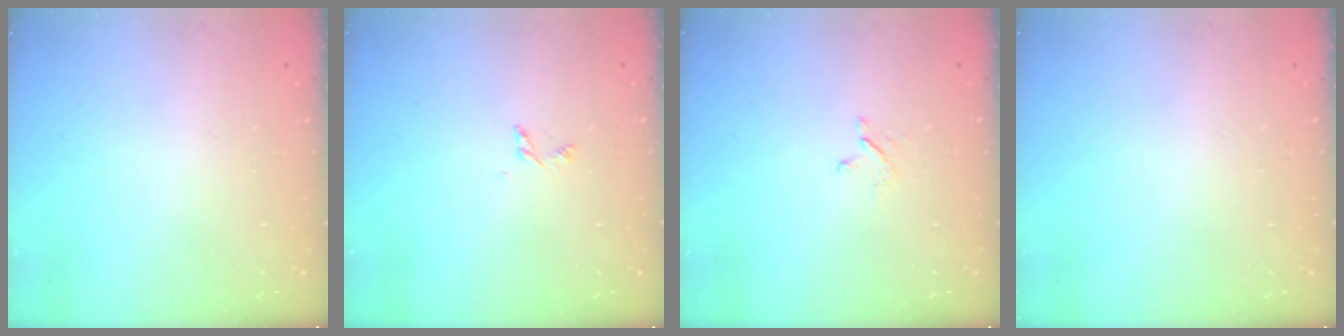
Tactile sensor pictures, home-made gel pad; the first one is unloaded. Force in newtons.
{"total": 2.8, "press": 2.8, "slide": 0.3}
{"total": 2.6, "press": 2.6, "slide": 0.3}
{"total": 0.0}